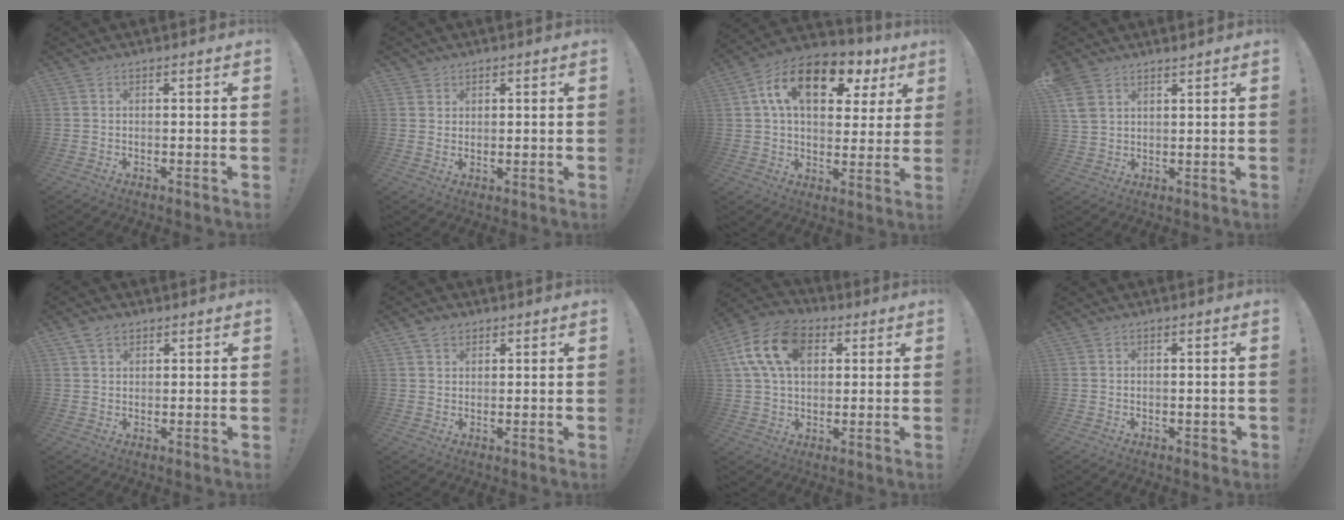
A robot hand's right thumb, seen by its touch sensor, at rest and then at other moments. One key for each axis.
{"total": 2.2, "fx": 1.6, "fy": 1.6, "fz": -0.1, "tx": 0.006, "ty": -0.009, "tz": 0.028}
{"total": 17.3, "fx": 7.5, "fy": 9.6, "fz": 12.2, "tx": -0.195, "ty": -0.025, "tz": 0.128}
{"total": 5.5, "fx": 3.8, "fy": 3.0, "fz": 2.6, "tx": -0.049, "ty": -0.014, "tz": 0.077}
{"total": 4.0, "fx": 2.6, "fy": 2.6, "fz": 1.5, "tx": -0.019, "ty": -0.007, "tz": 0.048}
{"total": 3.4, "fx": 2.3, "fy": 2.3, "fz": 0.9, "tx": -0.008, "ty": -0.009, "tz": 0.041}
{"total": 16.5, "fx": 5.6, "fy": 11.0, "fz": 10.9, "tx": -0.192, "ty": -0.005, "tz": 0.106}
{"total": 1.6, "fx": -0.1, "fy": 1.3, "fz": 1.0, "tx": -0.007, "ty": 0.001, "tz": -0.001}